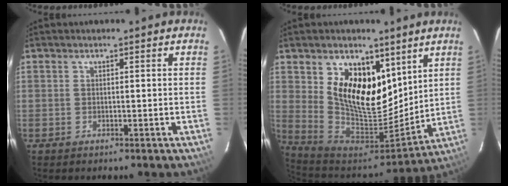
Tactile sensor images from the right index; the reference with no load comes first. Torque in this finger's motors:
{"motor_torque": [0.63, 0.34, 0.98, 0.21]}